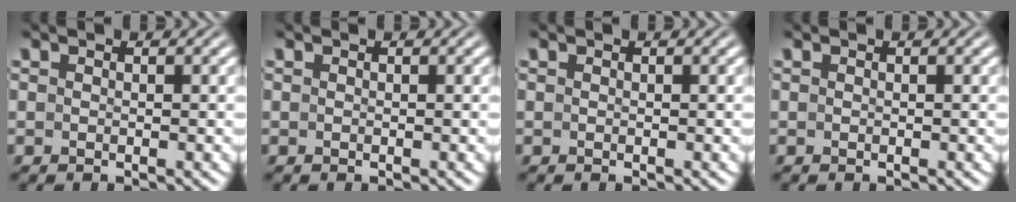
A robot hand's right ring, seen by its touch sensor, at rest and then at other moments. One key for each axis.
{"total": 0.0}
{"total": 0.0}
{"total": 0.0}